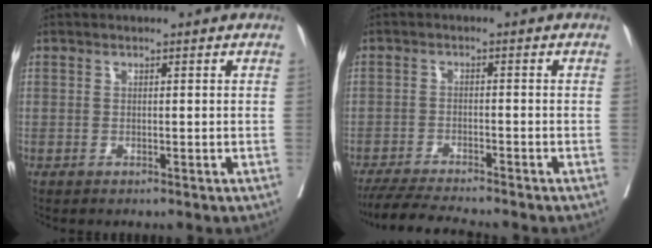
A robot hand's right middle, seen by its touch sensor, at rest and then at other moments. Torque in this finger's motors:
{"motor_torque": [0.57, -0.68, 0.08, 0.04]}